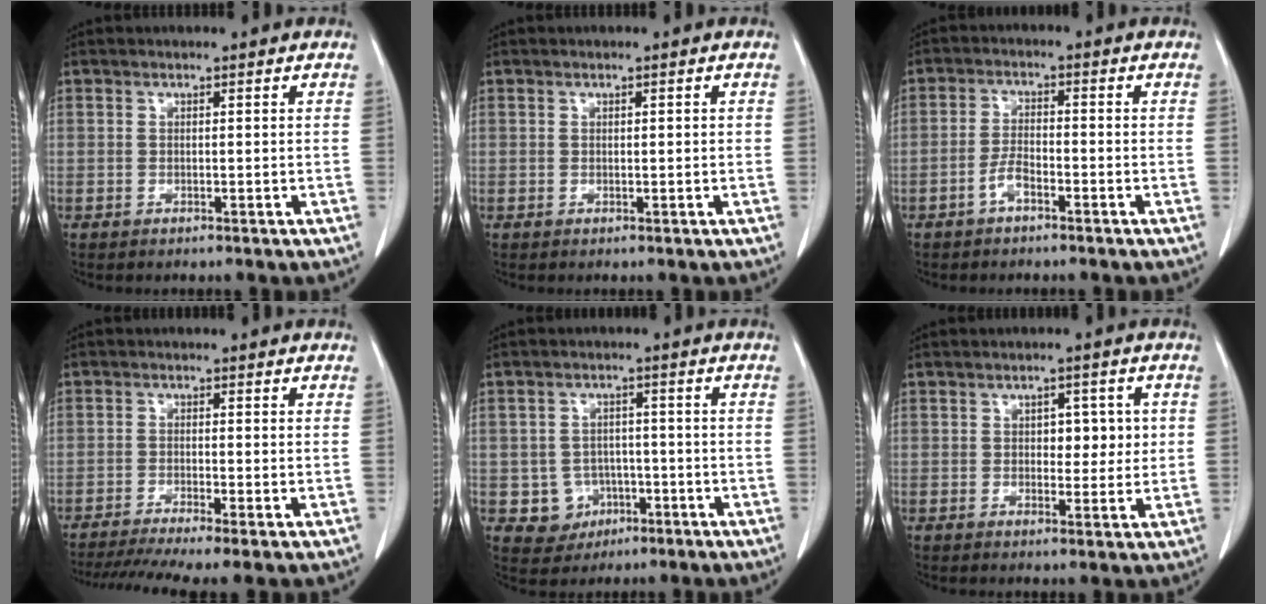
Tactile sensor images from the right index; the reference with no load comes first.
{"total": 0.7, "force": [0.1, 0.3, 0.6], "torque": [-0.007, 0.001, 0.003]}
{"total": 3.1, "force": [-1.9, 0.9, 2.2], "torque": [-0.042, 0.007, -0.039]}
{"total": 9.3, "force": [-7.2, 0.1, 5.9], "torque": [-0.095, -0.013, -0.116]}
{"total": 5.4, "force": [-1.8, 5.1, 0.8], "torque": [-0.007, 0.011, -0.019]}
{"total": 4.4, "force": [0.7, 2.5, 3.5], "torque": [-0.037, 0.006, 0.011]}